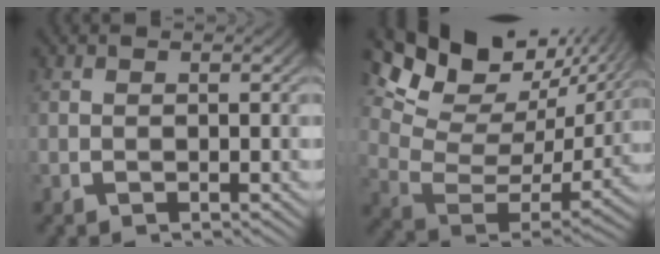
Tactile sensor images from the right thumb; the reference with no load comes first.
{"total": 10.2, "force": [4.3, 5.8, 7.2], "torque": [-0.129, 0.000, 0.068]}